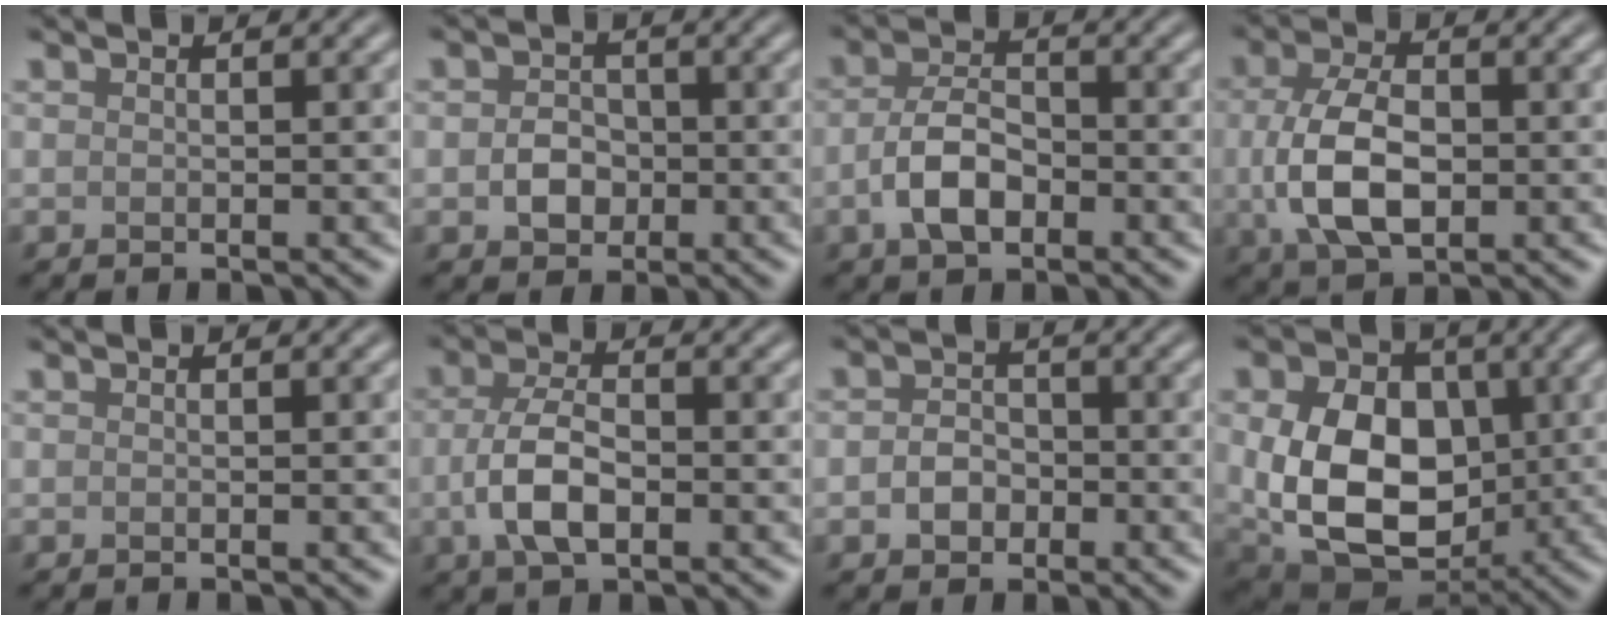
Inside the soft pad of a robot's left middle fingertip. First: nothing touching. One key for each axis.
{"total": 2.8, "fx": -0.5, "fy": 2.3, "fz": 1.4, "tx": -0.022, "ty": -0.001, "tz": -0.014}
{"total": 4.5, "fx": -1.5, "fy": 2.6, "fz": 3.3, "tx": -0.066, "ty": 0.002, "tz": -0.034}
{"total": 6.8, "fx": -0.5, "fy": 4.2, "fz": 5.4, "tx": -0.120, "ty": -0.007, "tz": -0.009}
{"total": 0.0}
{"total": 4.7, "fx": -1.1, "fy": 2.4, "fz": 3.9, "tx": -0.083, "ty": -0.001, "tz": -0.025}
{"total": 2.5, "fx": -0.8, "fy": 2.0, "fz": 1.2, "tx": -0.020, "ty": -0.001, "tz": -0.021}
{"total": 12.5, "fx": 0.0, "fy": 9.1, "fz": 8.6, "tx": -0.148, "ty": -0.017, "tz": 0.010}